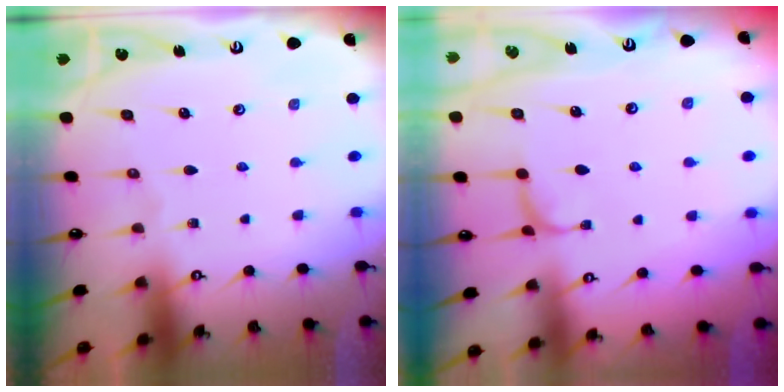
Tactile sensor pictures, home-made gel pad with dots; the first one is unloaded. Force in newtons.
{"total": 1.2, "press": 1.0, "slide": 0.6}